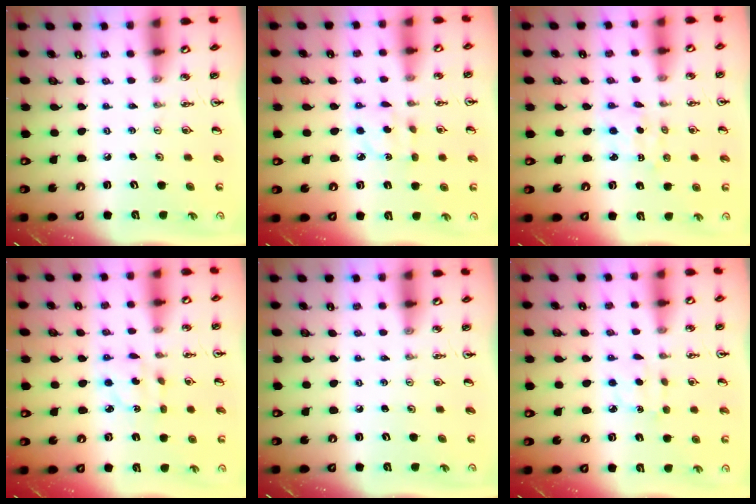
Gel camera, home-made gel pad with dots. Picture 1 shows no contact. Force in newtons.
{"total": 2.6, "press": 2.6, "slide": 0.1}
{"total": 2.0, "press": 1.9, "slide": 0.5}
{"total": 3.5, "press": 3.5, "slide": 0.2}
{"total": 0.0}
{"total": 4.2, "press": 4.2, "slide": 0.5}